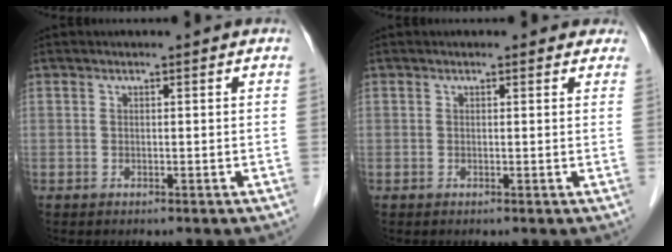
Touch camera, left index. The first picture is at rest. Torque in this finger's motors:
{"motor_torque": [0.41, -0.33, 0.11, 0.00]}